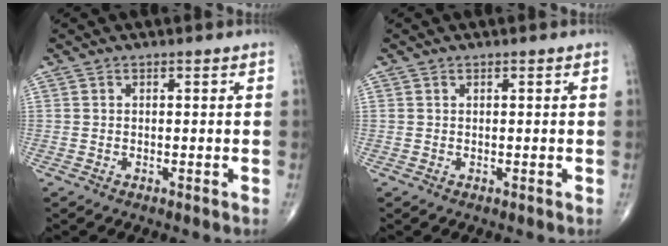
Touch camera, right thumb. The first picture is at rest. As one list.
[{"total": 0.0}]